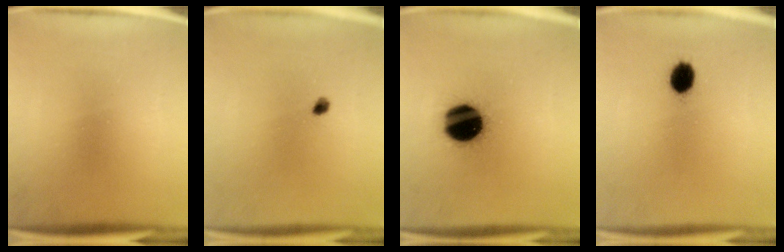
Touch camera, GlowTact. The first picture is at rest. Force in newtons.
{"total": 1.2}
{"total": 19.3}
{"total": 4.7}